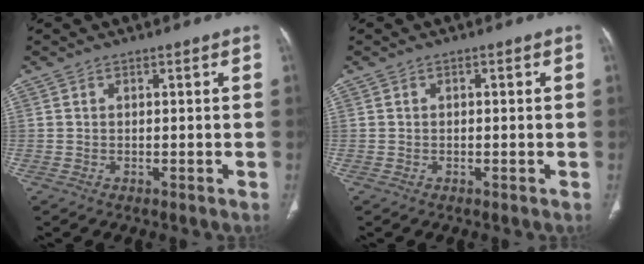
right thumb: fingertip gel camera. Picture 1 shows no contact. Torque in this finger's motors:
{"motor_torque": [-0.49, 0.15, -0.39, 0.14, -0.02]}